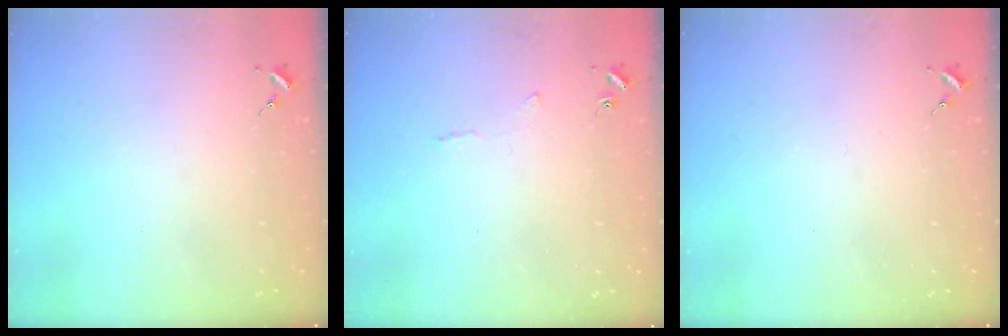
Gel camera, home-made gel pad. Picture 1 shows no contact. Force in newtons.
{"total": 2.9, "press": 2.9, "slide": 0.5}
{"total": 0.0}